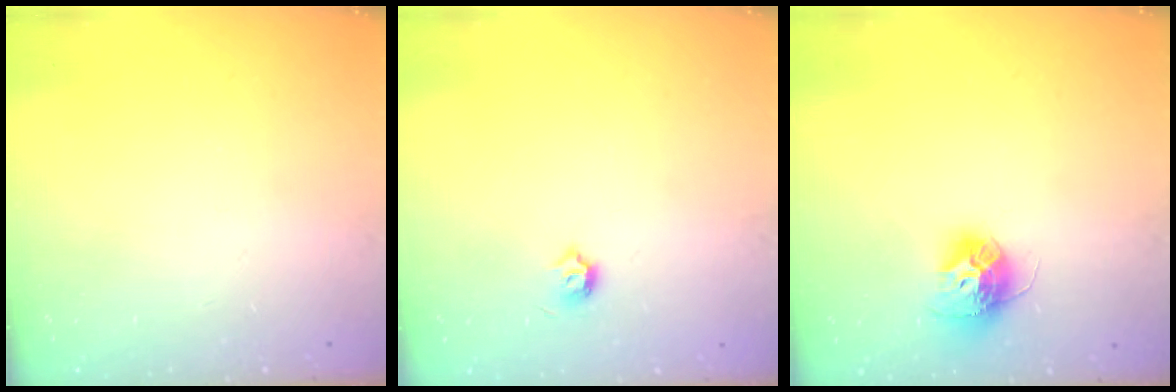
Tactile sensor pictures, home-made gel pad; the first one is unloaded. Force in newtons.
{"total": 3.9, "press": 3.8, "slide": 0.7}
{"total": 11.2, "press": 11.2, "slide": 0.8}